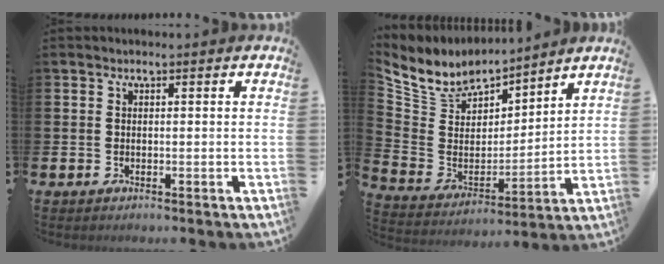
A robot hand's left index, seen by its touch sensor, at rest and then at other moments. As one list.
[{"total": 8.0, "force": [7.5, 2.9, 0.5], "torque": [-0.061, -0.063, 0.135]}]